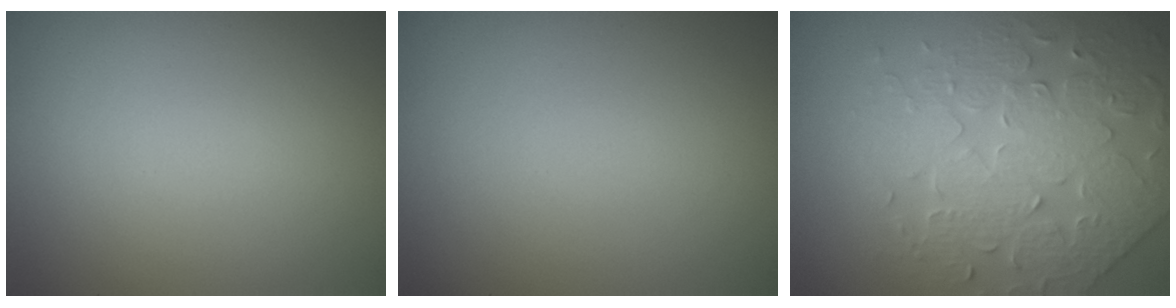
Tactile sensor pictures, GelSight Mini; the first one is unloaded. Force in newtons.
{"total": 0.0}
{"total": 5.1, "press": 4.9, "slide": 1.3}